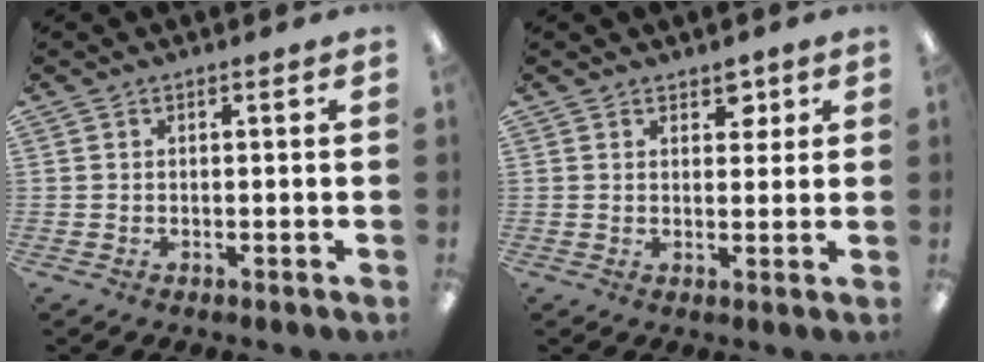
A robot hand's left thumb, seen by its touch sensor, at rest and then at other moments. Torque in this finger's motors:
{"motor_torque": [-0.08, 0.10, -0.01, 0.14, 0.01]}